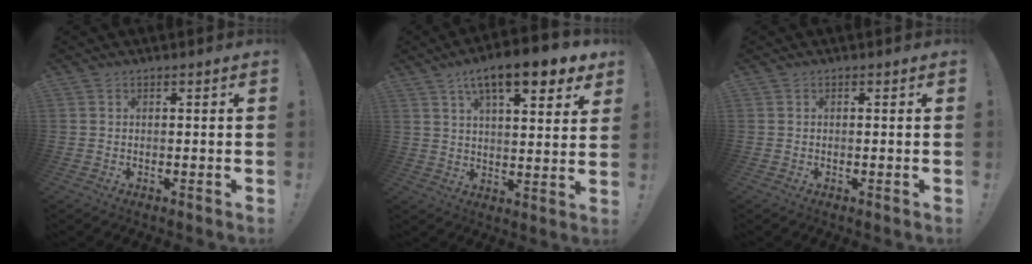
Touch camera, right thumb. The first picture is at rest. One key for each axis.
{"total": 13.8, "fx": 8.2, "fy": 4.0, "fz": 10.4, "tx": -0.159, "ty": -0.041, "tz": 0.132}
{"total": 0.0}